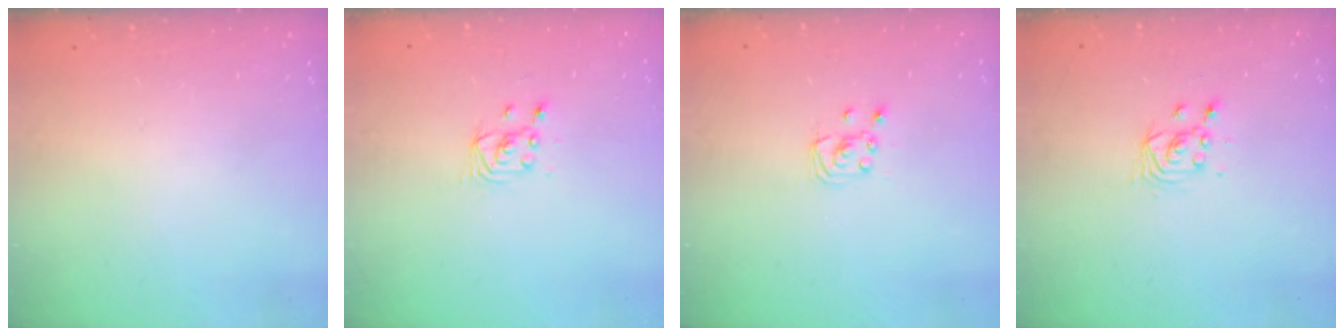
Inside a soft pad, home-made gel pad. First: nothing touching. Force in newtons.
{"total": 2.2, "press": 2.2, "slide": 0.3}
{"total": 2.3, "press": 2.2, "slide": 0.3}
{"total": 2.9, "press": 2.9, "slide": 0.1}